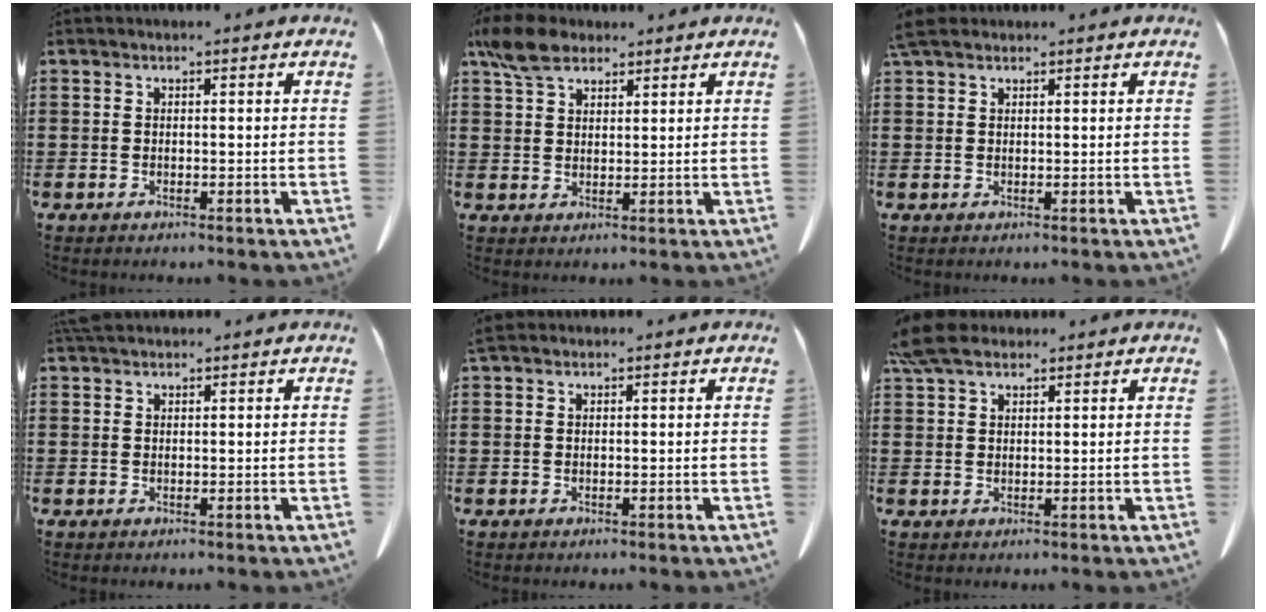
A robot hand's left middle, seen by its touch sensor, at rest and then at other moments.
{"total": 5.8, "force": [4.3, 3.0, 2.6], "torque": [-0.058, 0.001, 0.079]}
{"total": 2.0, "force": [1.6, 0.7, 0.9], "torque": [-0.025, 0.005, 0.031]}
{"total": 1.9, "force": [1.7, 0.6, 0.7], "torque": [-0.020, 0.003, 0.034]}
{"total": 0.9, "force": [0.8, 0.4, 0.4], "torque": [-0.011, 0.003, 0.015]}
{"total": 5.1, "force": [4.1, 2.1, 2.3], "torque": [-0.059, 0.003, 0.079]}